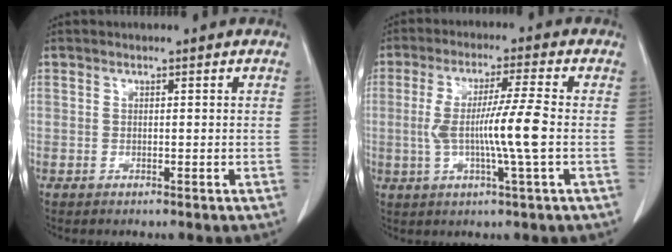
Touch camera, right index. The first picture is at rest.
{"total": 9.4, "force": [-0.9, -0.7, 9.3], "torque": [-0.178, -0.001, -0.018]}